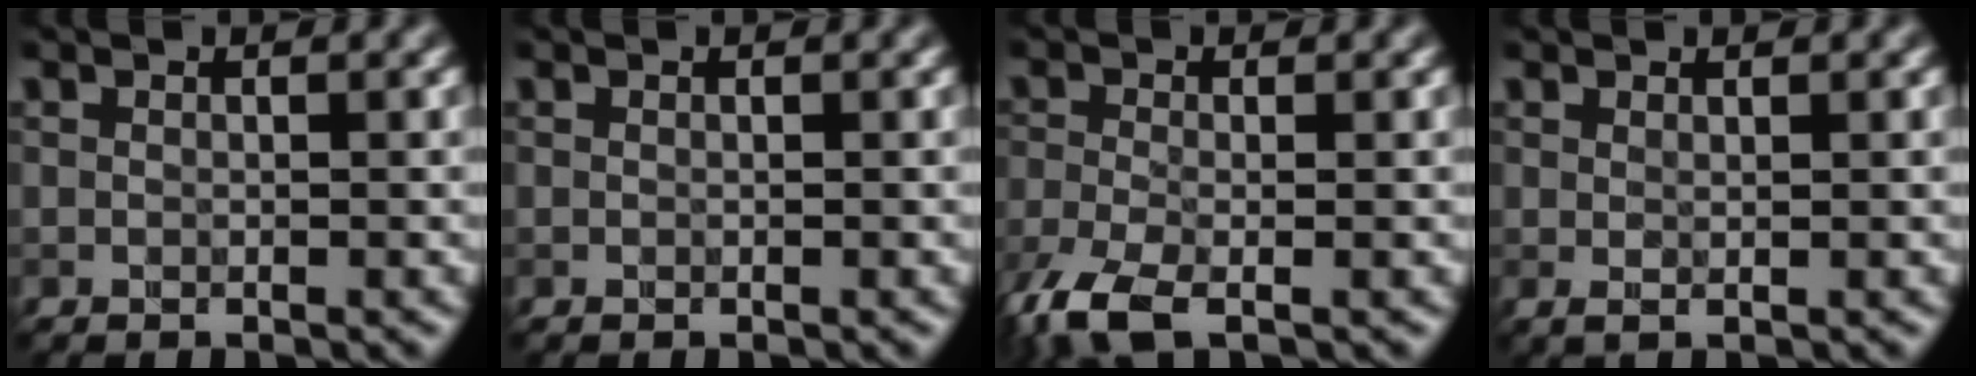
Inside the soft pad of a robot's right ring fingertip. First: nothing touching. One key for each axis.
{"total": 0.0}
{"total": 4.9, "fx": -3.0, "fy": 1.6, "fz": 3.6, "tx": -0.083, "ty": -0.016, "tz": -0.070}
{"total": 0.8, "fx": 0.4, "fy": 0.2, "fz": 0.7, "tx": -0.011, "ty": -0.002, "tz": 0.007}